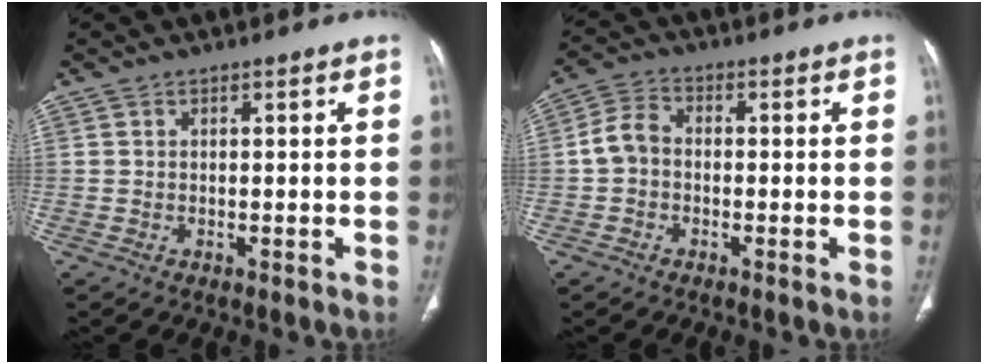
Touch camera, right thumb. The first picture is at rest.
{"total": 5.2, "force": [-0.8, 4.0, 3.3], "torque": [-0.055, 0.016, -0.027]}